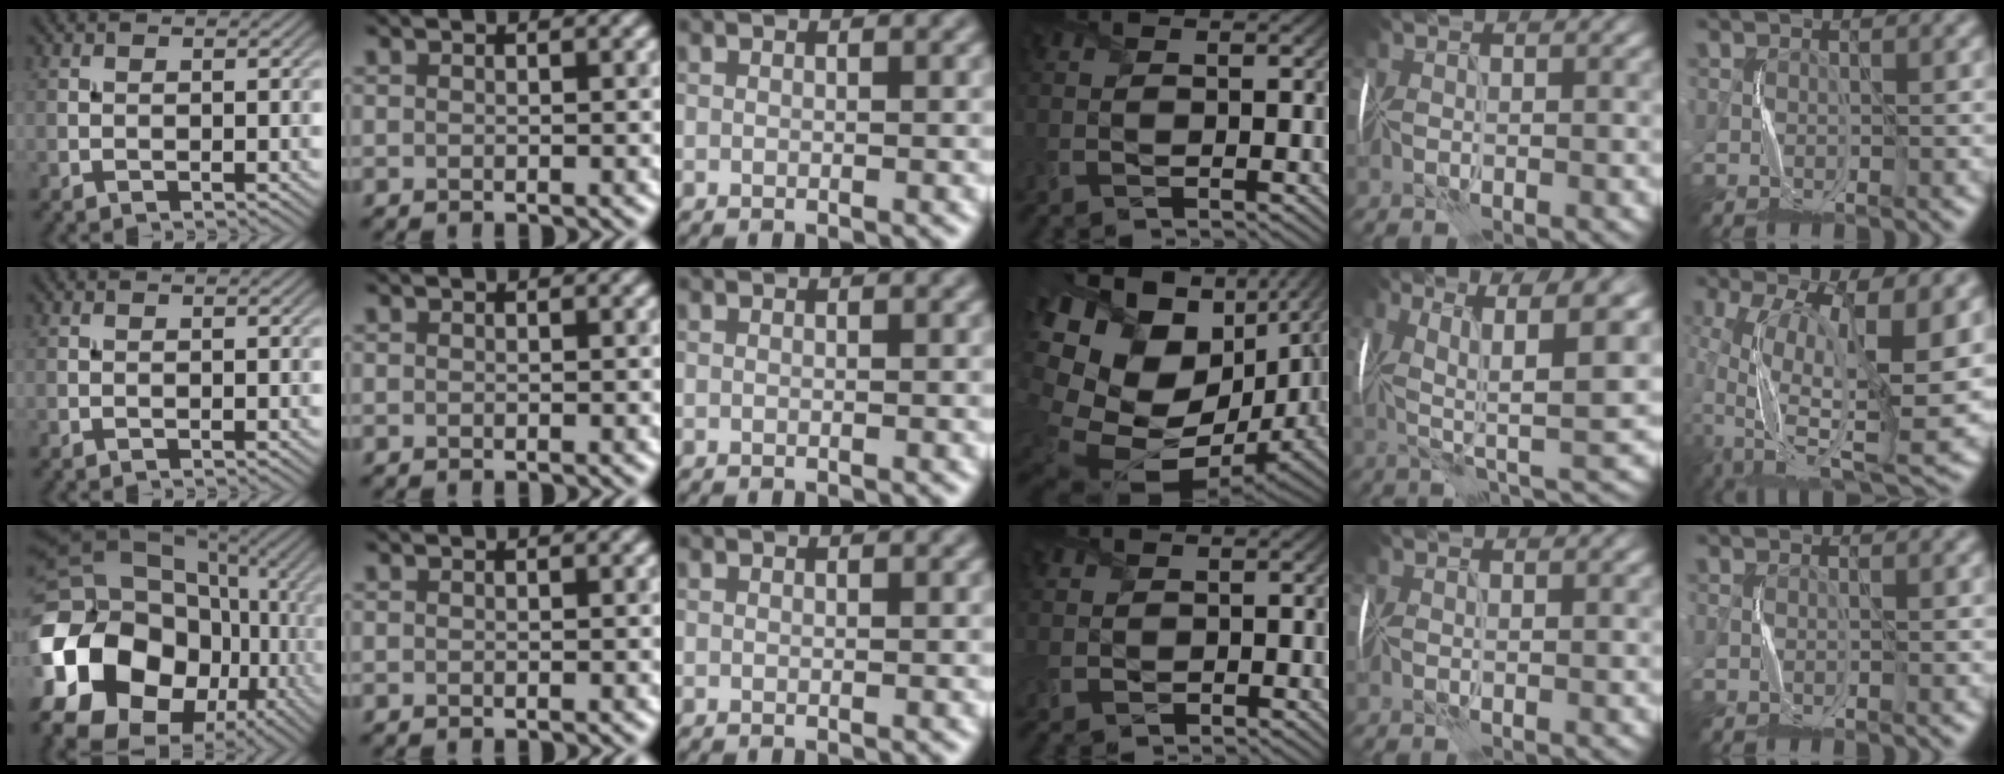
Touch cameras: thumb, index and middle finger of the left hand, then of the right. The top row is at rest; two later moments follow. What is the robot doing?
{"motion": "fold", "object": "memory foam"}